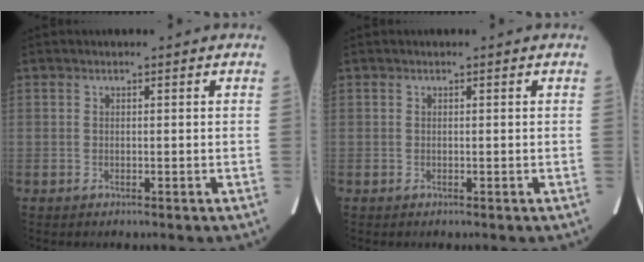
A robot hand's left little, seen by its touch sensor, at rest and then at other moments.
{"total": 0.0}